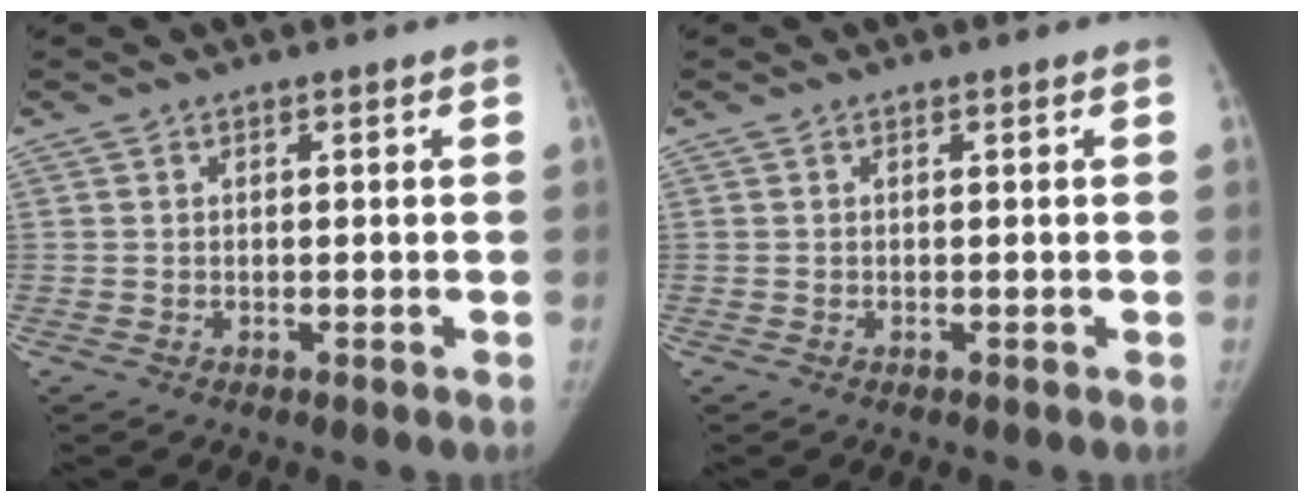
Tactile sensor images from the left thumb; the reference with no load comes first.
{"total": 0.0}